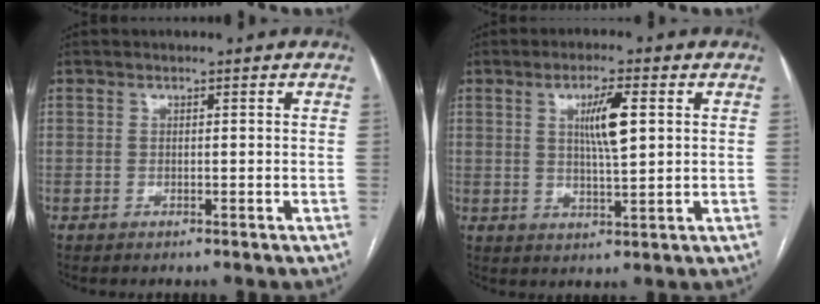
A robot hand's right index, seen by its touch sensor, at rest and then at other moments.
{"total": 6.5, "force": [1.7, 0.9, 6.2], "torque": [-0.110, -0.001, 0.031]}